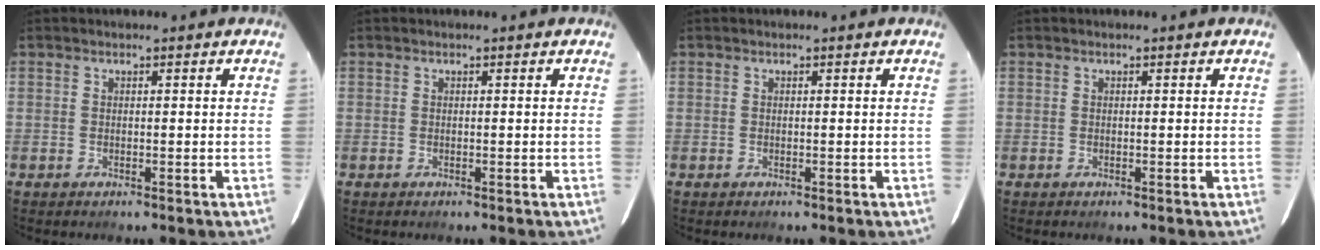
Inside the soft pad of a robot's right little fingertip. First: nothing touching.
{"total": 0.0}
{"total": 0.0}
{"total": 0.0}